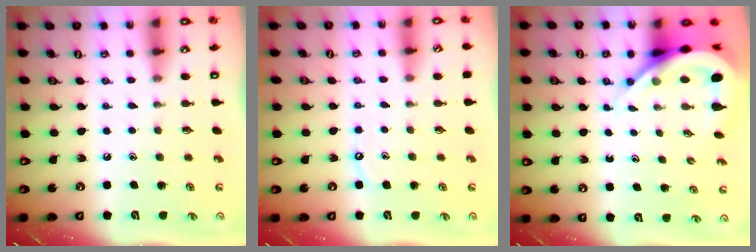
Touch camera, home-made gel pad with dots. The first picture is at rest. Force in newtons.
{"total": 3.6, "press": 3.6, "slide": 0.6}
{"total": 9.2, "press": 9.2, "slide": 1.2}